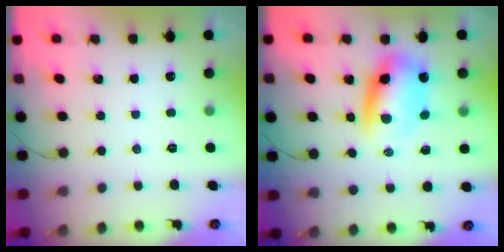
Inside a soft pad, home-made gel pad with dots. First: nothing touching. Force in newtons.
{"total": 10.4, "press": 10.0, "slide": 2.9}